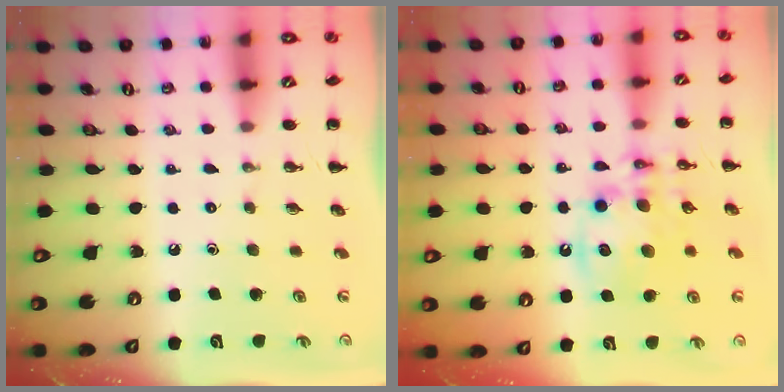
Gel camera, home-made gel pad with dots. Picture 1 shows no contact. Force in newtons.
{"total": 12.7, "press": 12.4, "slide": 2.9}